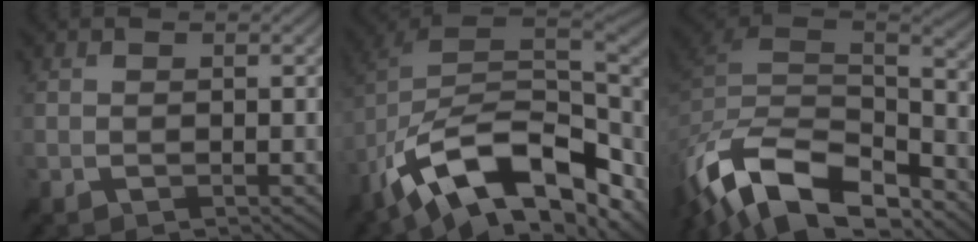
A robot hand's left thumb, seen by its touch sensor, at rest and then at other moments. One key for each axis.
{"total": 16.1, "fx": -6.9, "fy": 7.8, "fz": 12.3, "tx": -0.243, "ty": 0.000, "tz": -0.125}
{"total": 15.9, "fx": -10.6, "fy": 7.4, "fz": 9.2, "tx": -0.242, "ty": -0.028, "tz": -0.175}